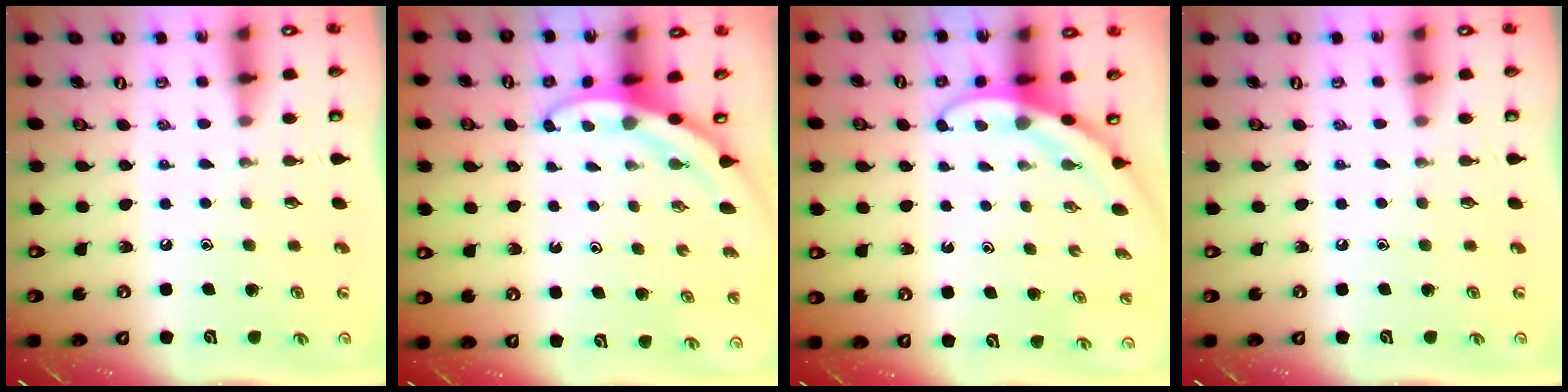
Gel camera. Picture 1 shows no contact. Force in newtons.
{"total": 3.5, "press": 3.5, "slide": 0.1}
{"total": 3.1, "press": 3.1, "slide": 0.0}
{"total": 0.0}